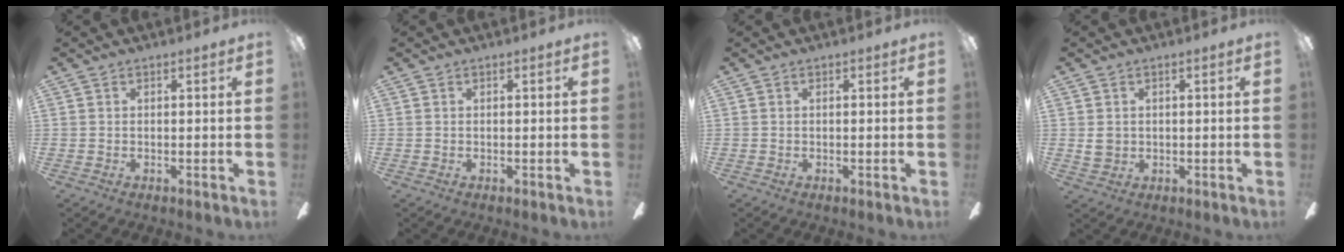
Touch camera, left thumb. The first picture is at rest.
{"total": 0.0}
{"total": 0.0}
{"total": 2.5, "force": [0.1, 2.2, 1.2], "torque": [-0.023, 0.004, 0.002]}